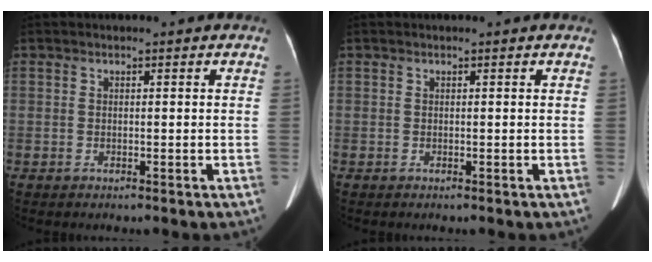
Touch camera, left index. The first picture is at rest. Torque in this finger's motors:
{"motor_torque": [0.01, 0.00, 0.01, 0.00]}